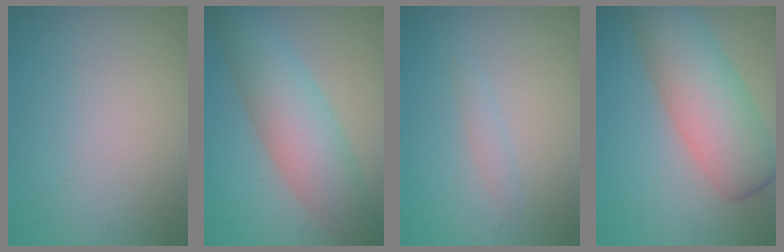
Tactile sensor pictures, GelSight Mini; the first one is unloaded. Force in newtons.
{"total": 7.1, "press": 7.1, "slide": 0.4}
{"total": 0.9, "press": 0.9, "slide": 0.1}
{"total": 7.7, "press": 7.7, "slide": 0.3}